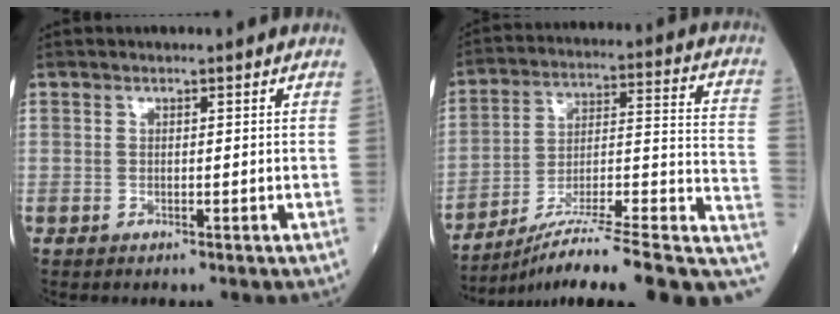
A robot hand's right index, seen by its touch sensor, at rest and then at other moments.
{"total": 22.6, "force": [-14.6, 2.2, 17.1], "torque": [-0.194, 0.029, -0.231]}